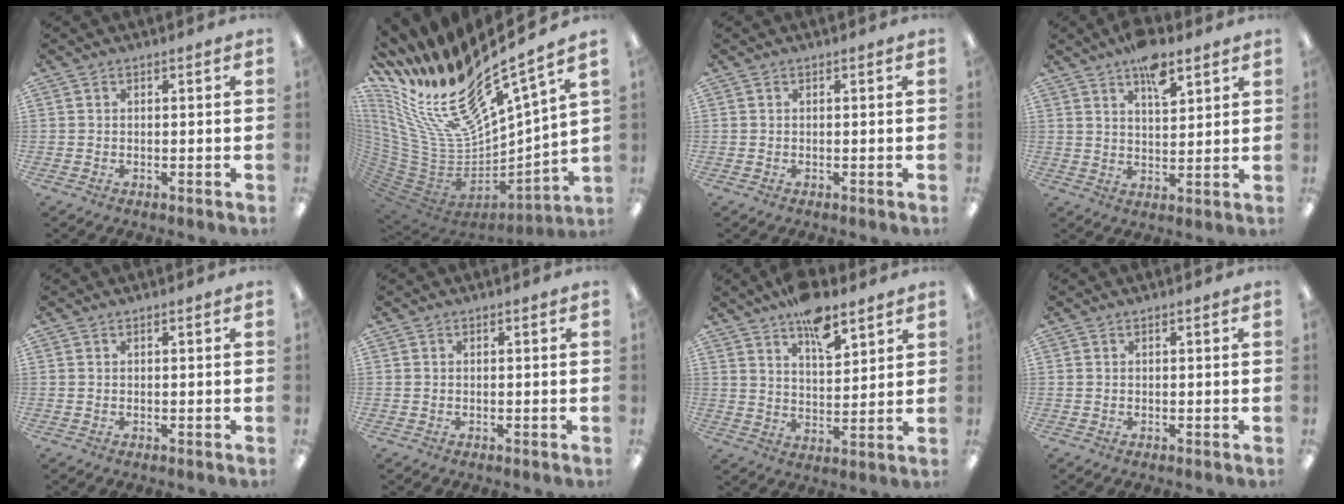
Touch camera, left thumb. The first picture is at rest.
{"total": 22.3, "force": [15.2, 7.5, 14.4], "torque": [-0.297, -0.115, 0.260]}
{"total": 0.0}
{"total": 8.2, "force": [5.6, 3.5, 5.0], "torque": [-0.072, -0.028, 0.095]}
{"total": 0.0}
{"total": 0.0}
{"total": 10.0, "force": [7.2, 4.2, 5.5], "torque": [-0.080, -0.039, 0.124]}
{"total": 0.0}